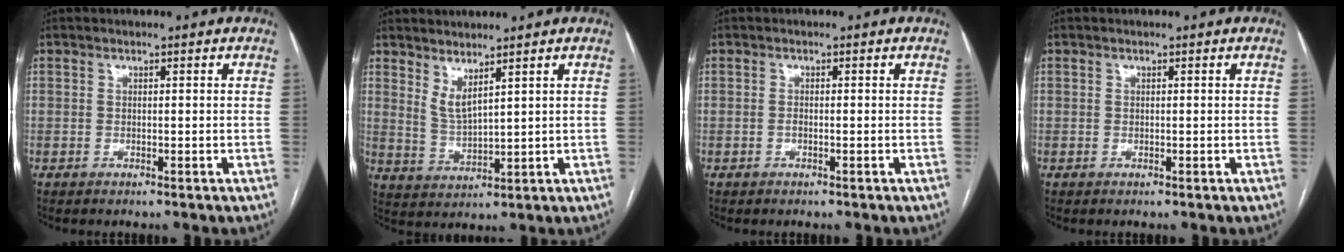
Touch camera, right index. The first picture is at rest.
{"total": 3.7, "force": [2.8, 0.4, 2.4], "torque": [-0.054, -0.019, 0.065]}
{"total": 0.5, "force": [-0.3, 0.1, 0.4], "torque": [-0.007, 0.001, -0.005]}
{"total": 0.0}